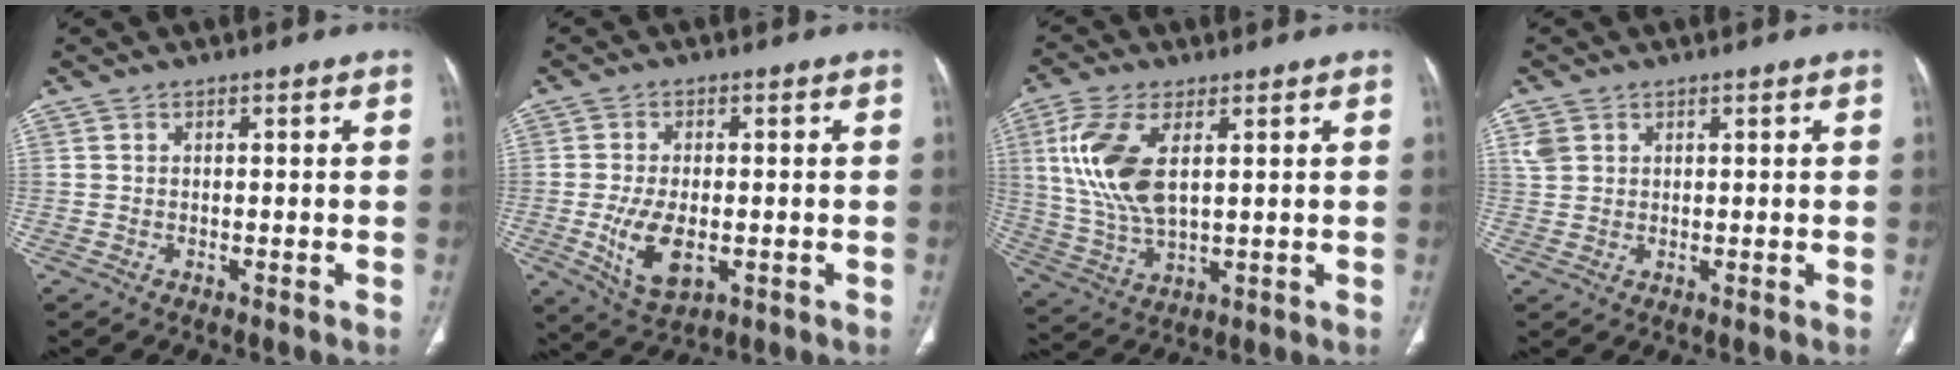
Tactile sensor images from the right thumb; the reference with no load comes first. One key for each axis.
{"total": 8.7, "fx": -1.8, "fy": 4.6, "fz": 7.2, "tx": -0.135, "ty": -0.008, "tz": -0.021}
{"total": 13.0, "fx": 3.3, "fy": 6.3, "fz": 10.9, "tx": -0.245, "ty": -0.010, "tz": 0.073}
{"total": 2.9, "fx": 1.3, "fy": 2.3, "fz": 1.3, "tx": -0.026, "ty": 0.002, "tz": 0.034}